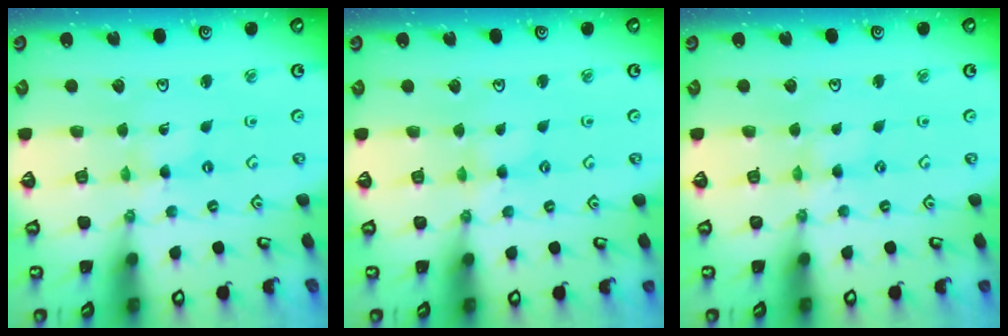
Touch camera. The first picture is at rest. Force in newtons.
{"total": 2.5, "press": 2.5, "slide": 0.2}
{"total": 2.1, "press": 2.1, "slide": 0.4}